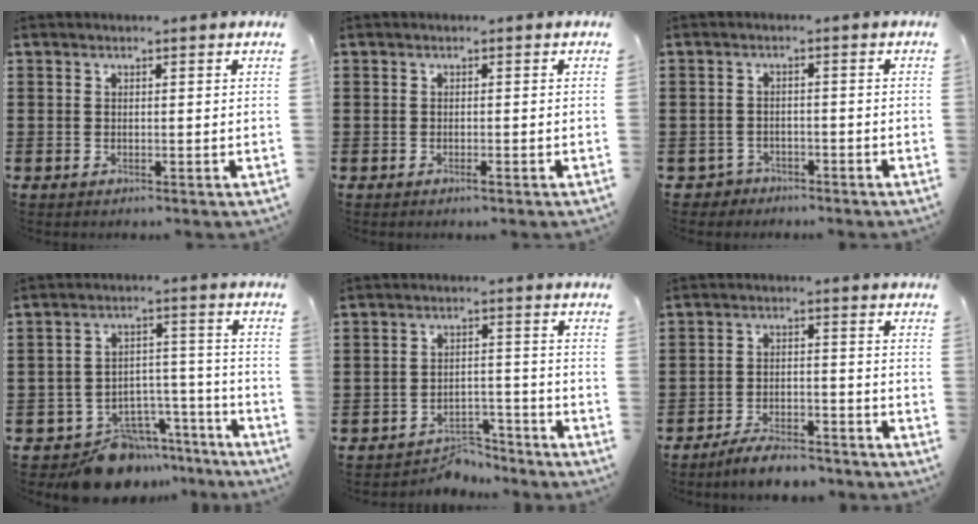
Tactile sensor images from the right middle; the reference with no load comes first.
{"total": 0.7, "force": [-0.4, 0.1, 0.6], "torque": [-0.011, -0.004, -0.006]}
{"total": 2.2, "force": [-2.1, 0.8, -0.2], "torque": [-0.007, -0.003, -0.046]}
{"total": 10.1, "force": [-8.9, 4.1, 2.1], "torque": [-0.023, 0.041, -0.157]}
{"total": 4.6, "force": [-4.5, 0.9, 0.1], "torque": [-0.006, 0.007, -0.092]}
{"total": 5.2, "force": [-4.9, 0.5, 1.5], "torque": [-0.031, 0.000, -0.097]}